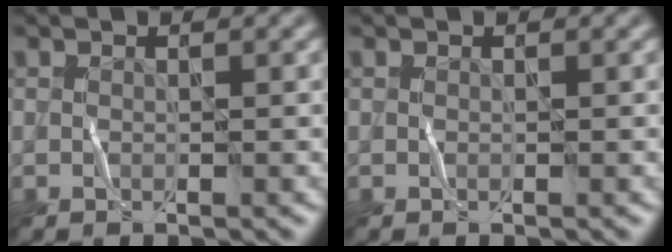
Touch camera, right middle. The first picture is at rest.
{"total": 0.0}